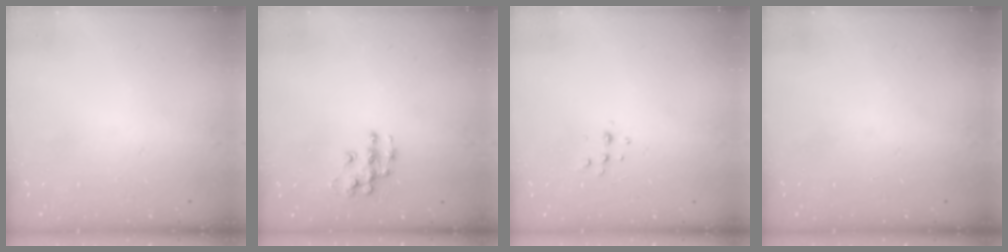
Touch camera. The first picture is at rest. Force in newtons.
{"total": 9.2, "press": 9.2, "slide": 0.5}
{"total": 5.6, "press": 5.6, "slide": 0.7}
{"total": 0.0}